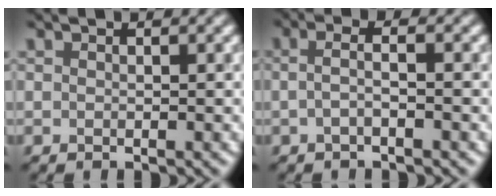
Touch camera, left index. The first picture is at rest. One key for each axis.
{"total": 1.4, "fx": -0.7, "fy": 0.4, "fz": 1.2, "tx": -0.023, "ty": -0.001, "tz": -0.013}